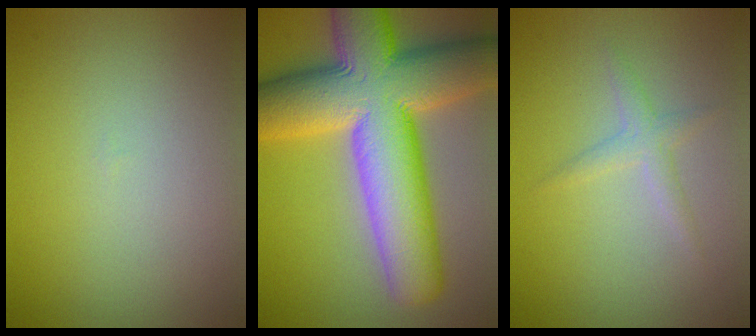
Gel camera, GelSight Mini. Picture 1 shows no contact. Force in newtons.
{"total": 15.9, "press": 15.9, "slide": 0.7}
{"total": 1.6, "press": 1.6, "slide": 0.0}